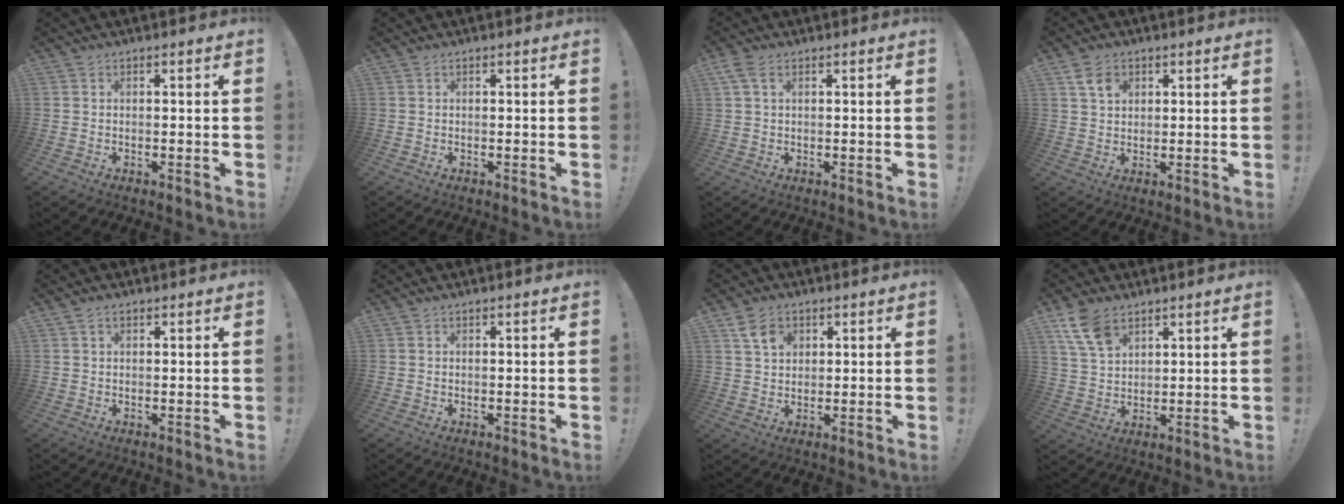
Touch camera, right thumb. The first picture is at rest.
{"total": 0.0}
{"total": 3.8, "force": [1.5, 2.1, 2.8], "torque": [-0.055, 0.003, 0.030]}
{"total": 5.4, "force": [2.5, 3.7, 3.0], "torque": [-0.049, 0.000, 0.046]}
{"total": 9.6, "force": [4.5, 6.1, 5.9], "torque": [-0.101, 0.000, 0.087]}
{"total": 0.5, "force": [0.5, -0.1, 0.0], "torque": [0.006, -0.003, 0.009]}
{"total": 6.6, "force": [3.3, 4.7, 3.3], "torque": [-0.052, -0.006, 0.062]}
{"total": 9.8, "force": [6.0, 5.7, 5.3], "torque": [-0.101, -0.021, 0.120]}